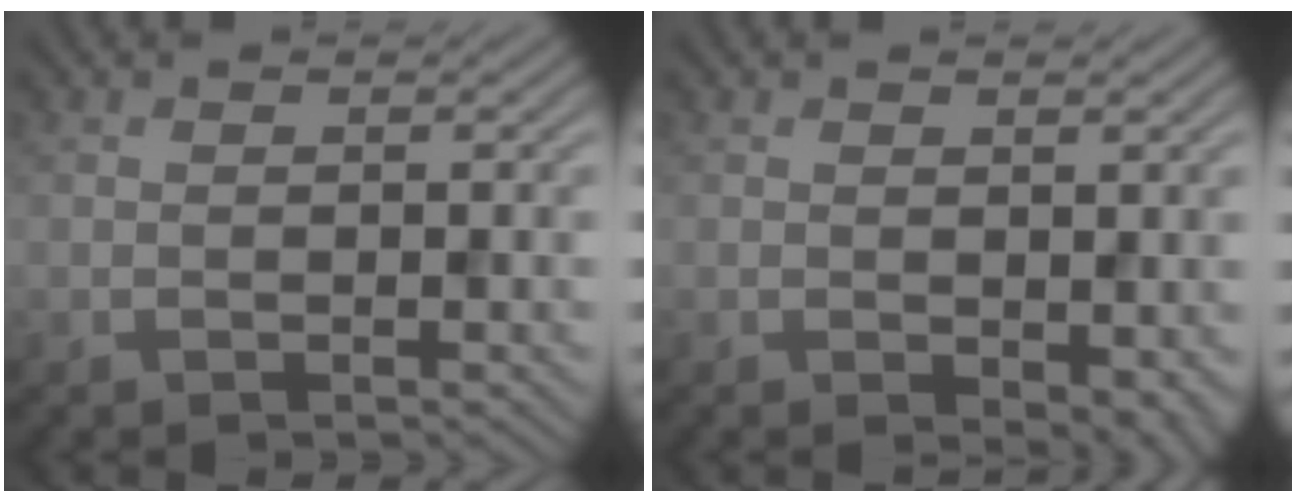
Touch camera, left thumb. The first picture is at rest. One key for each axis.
{"total": 2.8, "fx": -0.5, "fy": 1.6, "fz": 2.2, "tx": -0.029, "ty": -0.011, "tz": -0.002}